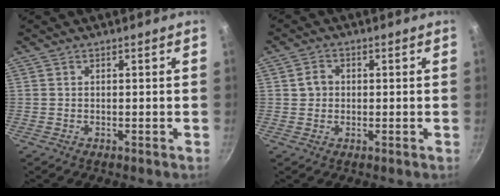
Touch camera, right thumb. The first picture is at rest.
{"total": 2.8, "force": [0.2, 2.5, 1.3], "torque": [-0.010, 0.005, 0.001]}